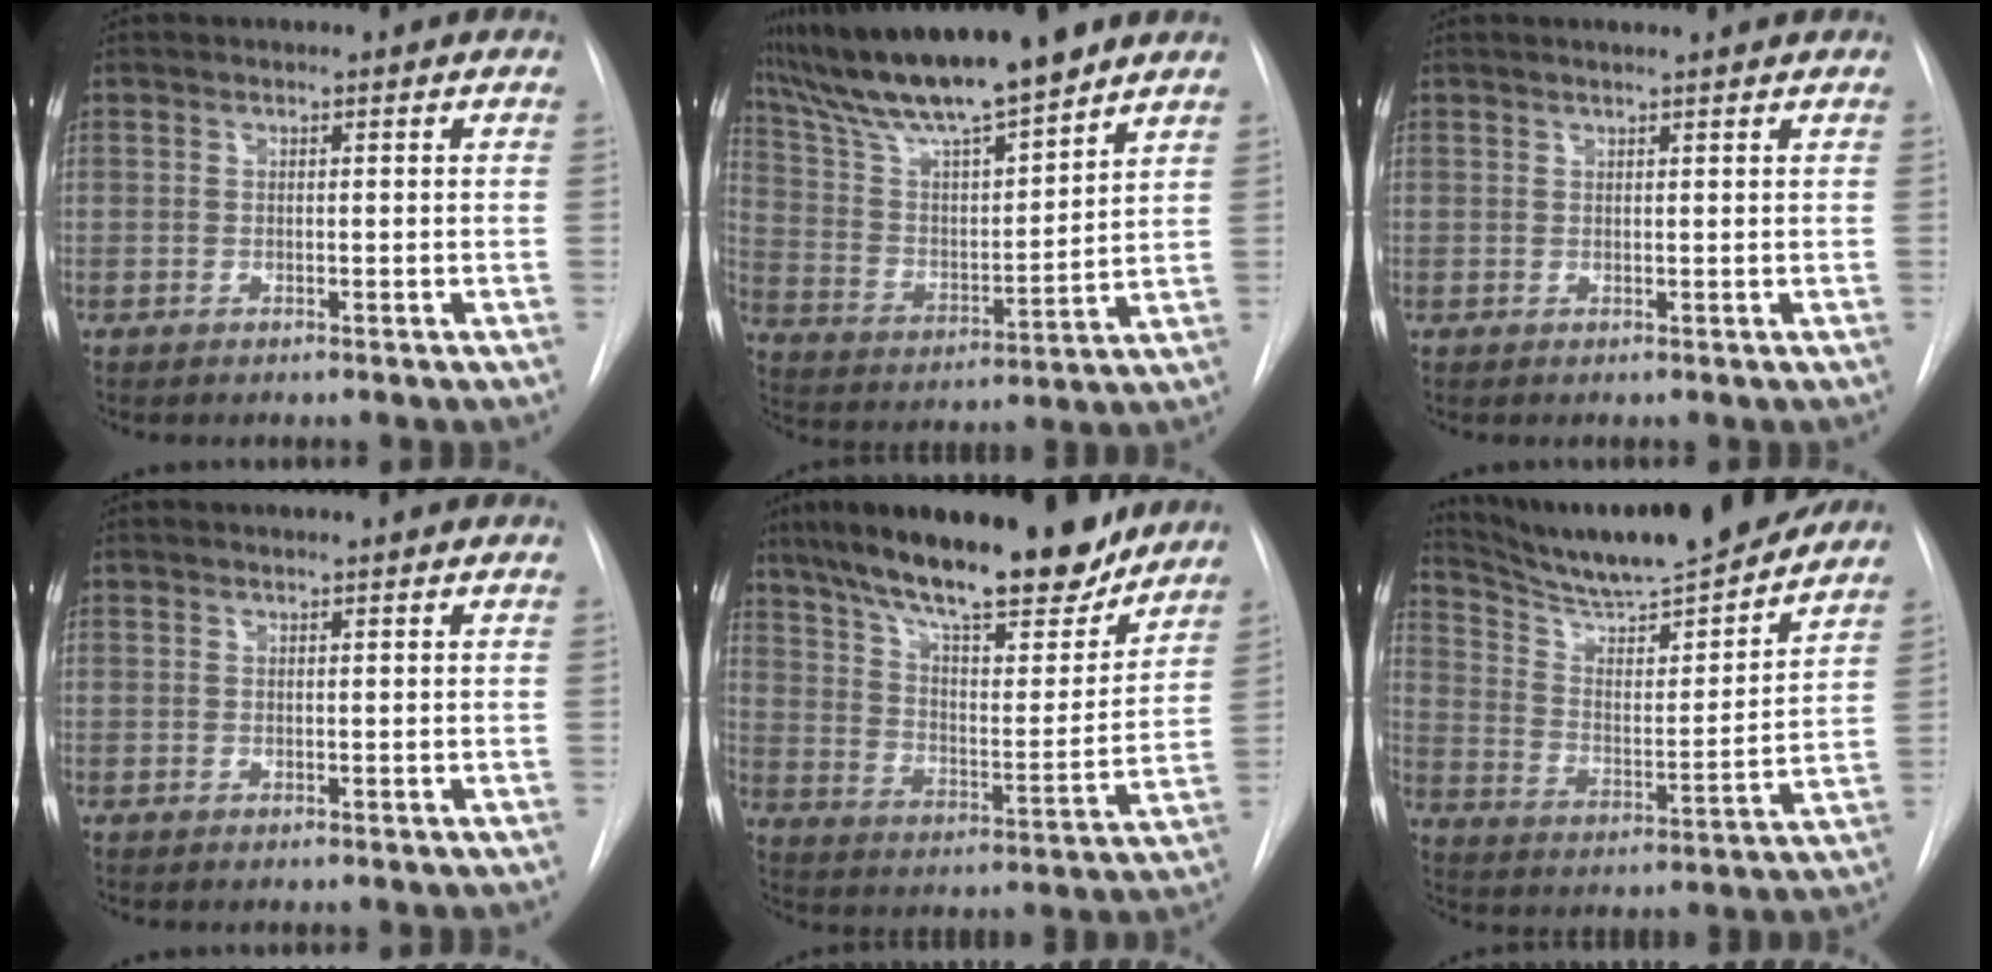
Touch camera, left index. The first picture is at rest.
{"total": 16.7, "force": [14.2, 0.7, 8.7], "torque": [-0.156, 0.005, 0.258]}
{"total": 4.0, "force": [3.6, 0.0, 1.8], "torque": [-0.024, 0.018, 0.043]}
{"total": 1.4, "force": [1.3, -0.1, 0.6], "torque": [-0.009, 0.013, 0.019]}
{"total": 23.0, "force": [18.8, 5.2, 12.2], "torque": [-0.202, 0.004, 0.284]}
{"total": 20.4, "force": [18.7, 1.1, 8.1], "torque": [-0.138, -0.026, 0.288]}